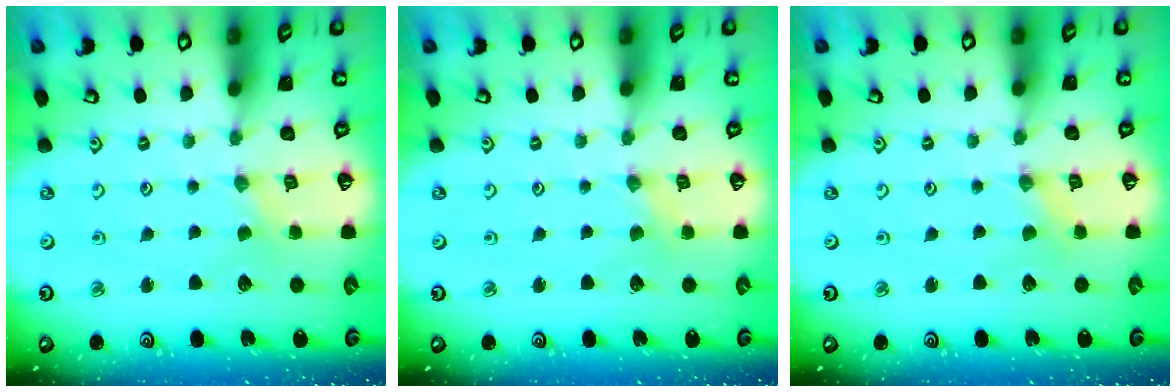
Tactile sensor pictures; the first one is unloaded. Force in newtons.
{"total": 0.0}
{"total": 0.0}